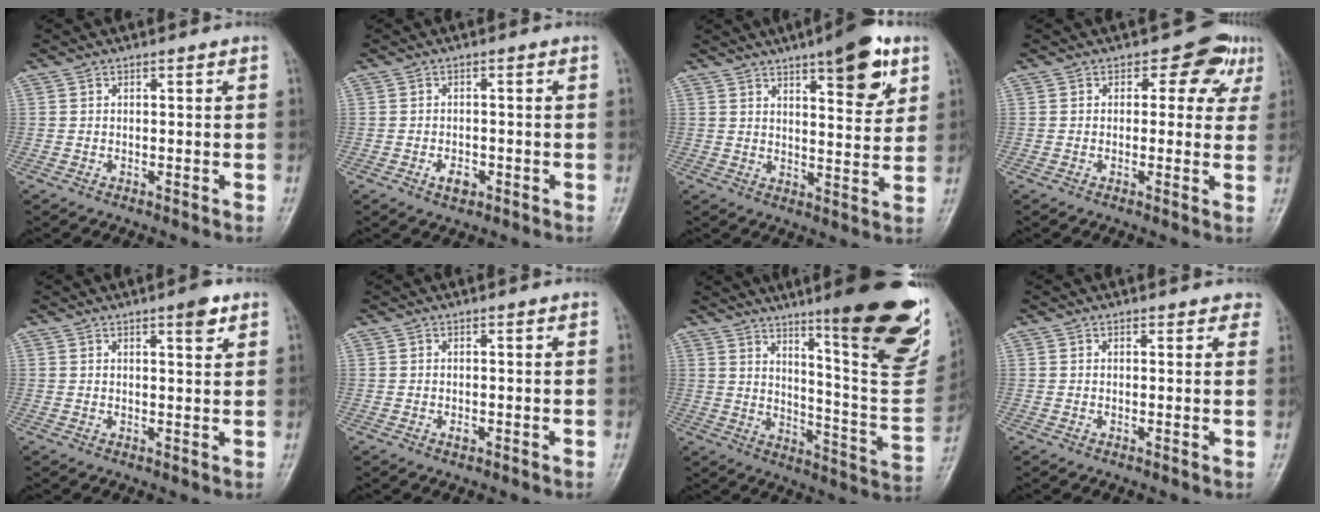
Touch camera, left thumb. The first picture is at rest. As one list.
[{"total": 2.9, "force": [-1.3, 1.8, 1.8], "torque": [-0.025, 0.003, -0.020]}, {"total": 12.2, "force": [6.7, 3.9, 9.4], "torque": [-0.104, -0.032, 0.091]}, {"total": 5.9, "force": [2.4, 4.2, 3.4], "torque": [0.005, 0.000, 0.017]}, {"total": 3.5, "force": [2.2, 1.0, 2.6], "torque": [-0.031, -0.011, 0.029]}, {"total": 1.1, "force": [-0.2, 0.7, 0.9], "torque": [-0.009, -0.001, -0.002]}, {"total": 26.9, "force": [15.2, 4.2, 21.8], "torque": [-0.264, -0.069, 0.226]}, {"total": 2.3, "force": [1.8, 1.3, 0.7], "torque": [0.021, -0.004, 0.010]}]